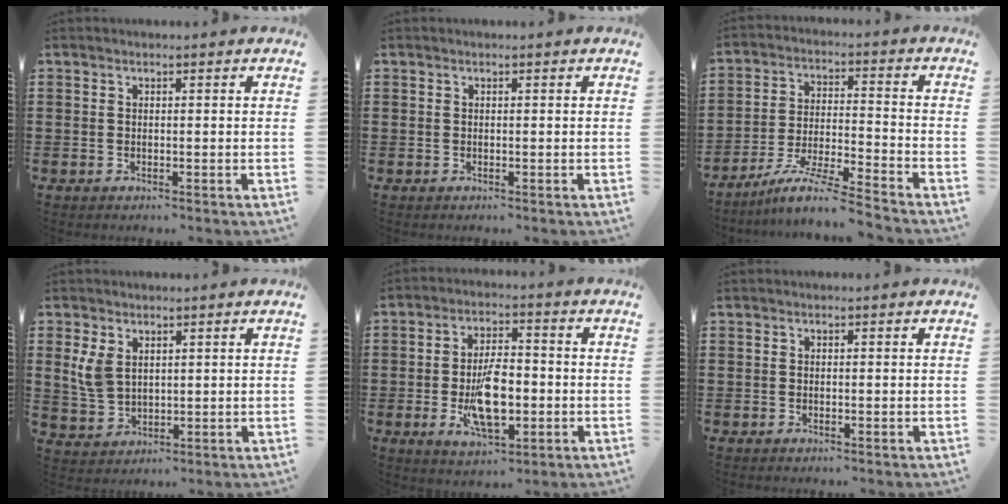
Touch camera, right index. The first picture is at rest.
{"total": 0.0}
{"total": 8.3, "force": [-7.2, -0.2, 3.9], "torque": [-0.084, -0.005, -0.145]}
{"total": 4.5, "force": [1.7, 3.0, 2.9], "torque": [-0.081, 0.004, 0.028]}
{"total": 9.7, "force": [-2.1, 4.2, 8.5], "torque": [-0.161, -0.009, -0.034]}
{"total": 0.0}